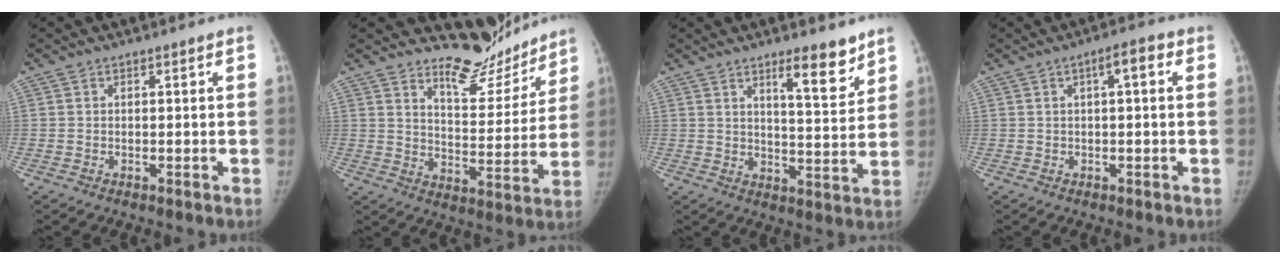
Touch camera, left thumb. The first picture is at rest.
{"total": 11.7, "force": [11.0, 3.6, 1.8], "torque": [0.009, -0.102, 0.166]}
{"total": 9.0, "force": [6.2, 2.1, 6.2], "torque": [-0.073, -0.048, 0.093]}
{"total": 3.8, "force": [1.0, 1.1, 3.5], "torque": [-0.052, 0.010, 0.010]}